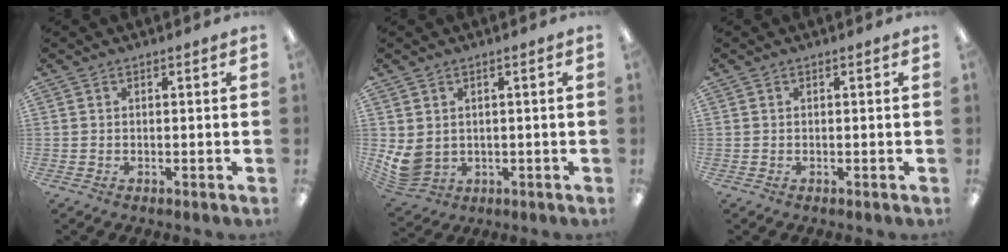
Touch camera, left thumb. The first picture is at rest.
{"total": 6.0, "force": [1.1, 4.9, 3.2], "torque": [-0.091, -0.007, 0.025]}
{"total": 0.0}